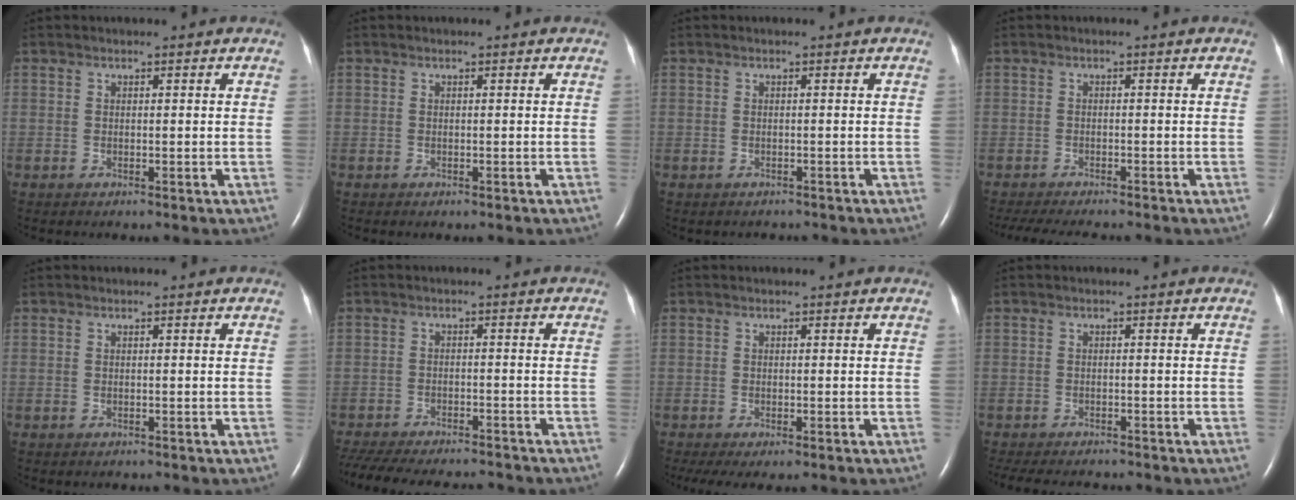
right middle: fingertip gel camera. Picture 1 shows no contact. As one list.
[{"total": 0.0}, {"total": 1.4, "force": [-1.3, 0.7, 0.2], "torque": [-0.011, -0.001, -0.013]}, {"total": 9.4, "force": [-8.1, 1.5, 4.4], "torque": [-0.065, -0.014, -0.115]}, {"total": 0.0}, {"total": 18.7, "force": [-16.6, 4.4, 7.5], "torque": [-0.201, -0.031, -0.231]}, {"total": 6.0, "force": [-4.4, 1.8, 3.6], "torque": [-0.053, -0.015, -0.067]}, {"total": 9.7, "force": [-8.5, 2.6, 3.9], "torque": [-0.071, -0.012, -0.114]}]